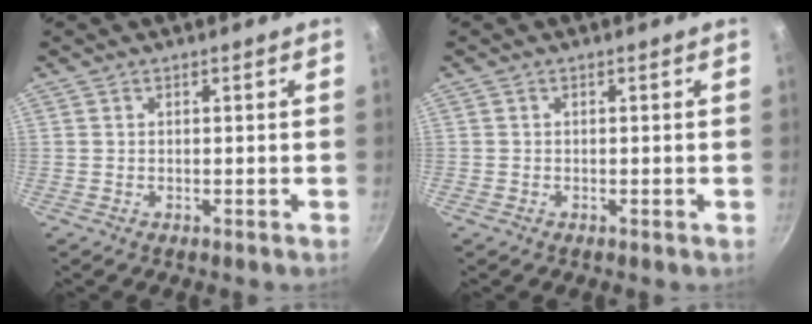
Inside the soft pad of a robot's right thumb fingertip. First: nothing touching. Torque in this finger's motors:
{"motor_torque": [1.63, 1.56, 0.35, -0.25, 0.07]}